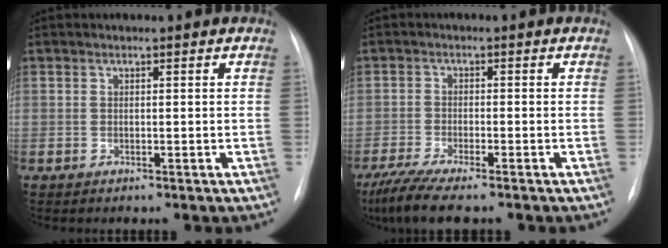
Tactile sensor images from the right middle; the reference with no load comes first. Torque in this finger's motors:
{"motor_torque": [0.45, -0.43, 0.10, 0.03]}